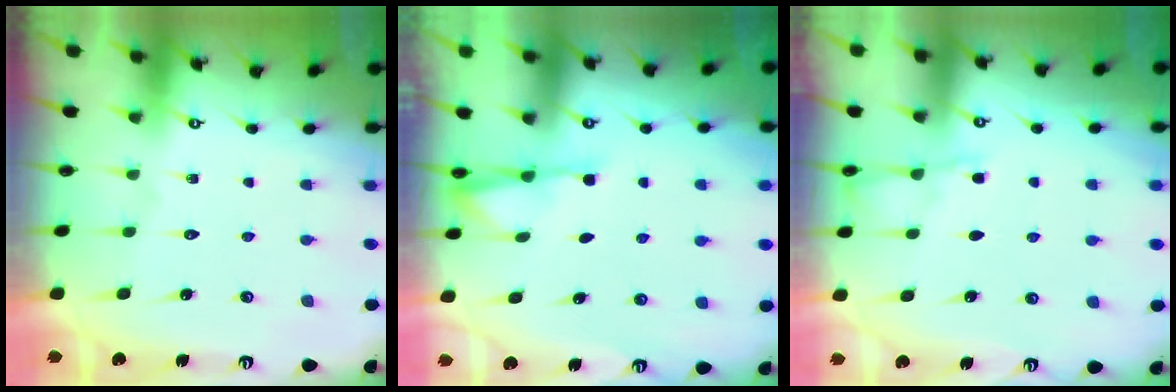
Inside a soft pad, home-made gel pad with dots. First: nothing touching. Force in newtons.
{"total": 2.4, "press": 2.3, "slide": 0.4}
{"total": 3.6, "press": 3.5, "slide": 0.4}